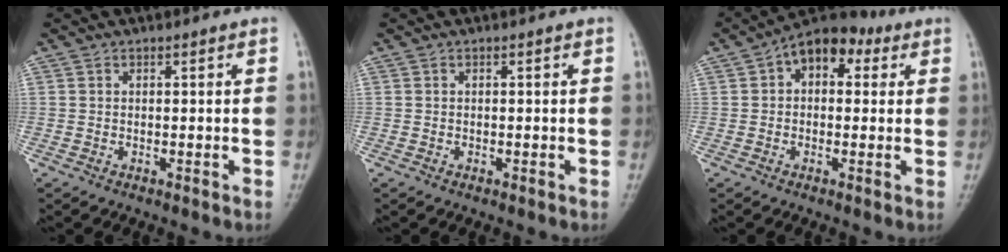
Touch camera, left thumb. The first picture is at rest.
{"total": 0.0}
{"total": 9.2, "force": [2.8, 5.9, 6.5], "torque": [-0.062, 0.023, 0.029]}